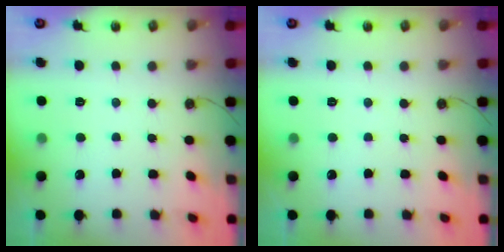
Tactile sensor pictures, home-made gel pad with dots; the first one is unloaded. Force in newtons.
{"total": 0.0}